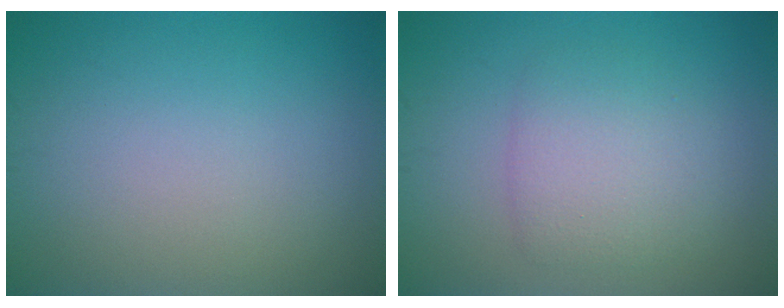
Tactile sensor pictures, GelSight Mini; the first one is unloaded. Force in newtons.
{"total": 3.5, "press": 3.5, "slide": 0.2}